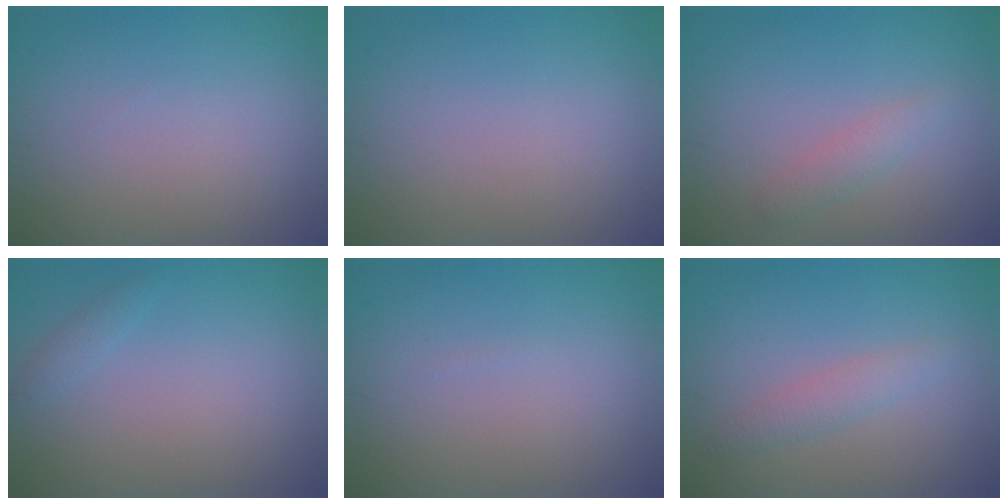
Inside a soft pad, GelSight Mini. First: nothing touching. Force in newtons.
{"total": 0.0}
{"total": 1.6, "press": 1.6, "slide": 0.1}
{"total": 0.8, "press": 0.8, "slide": 0.0}
{"total": 0.0}
{"total": 1.8, "press": 1.8, "slide": 0.0}